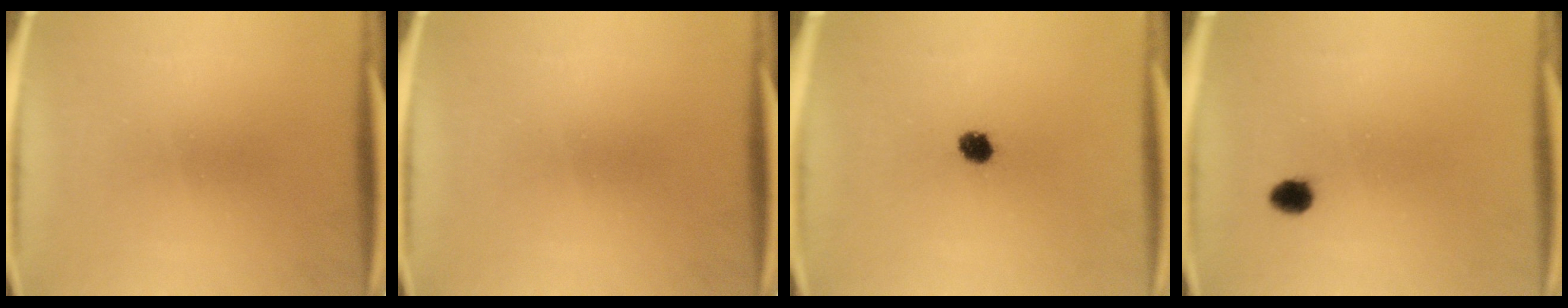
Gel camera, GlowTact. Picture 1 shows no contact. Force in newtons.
{"total": 0.0}
{"total": 3.5}
{"total": 2.5}